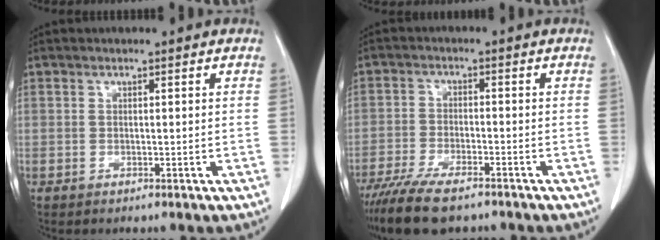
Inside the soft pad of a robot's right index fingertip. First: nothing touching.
{"total": 10.2, "force": [-7.8, 2.9, 5.9], "torque": [-0.105, -0.022, -0.132]}